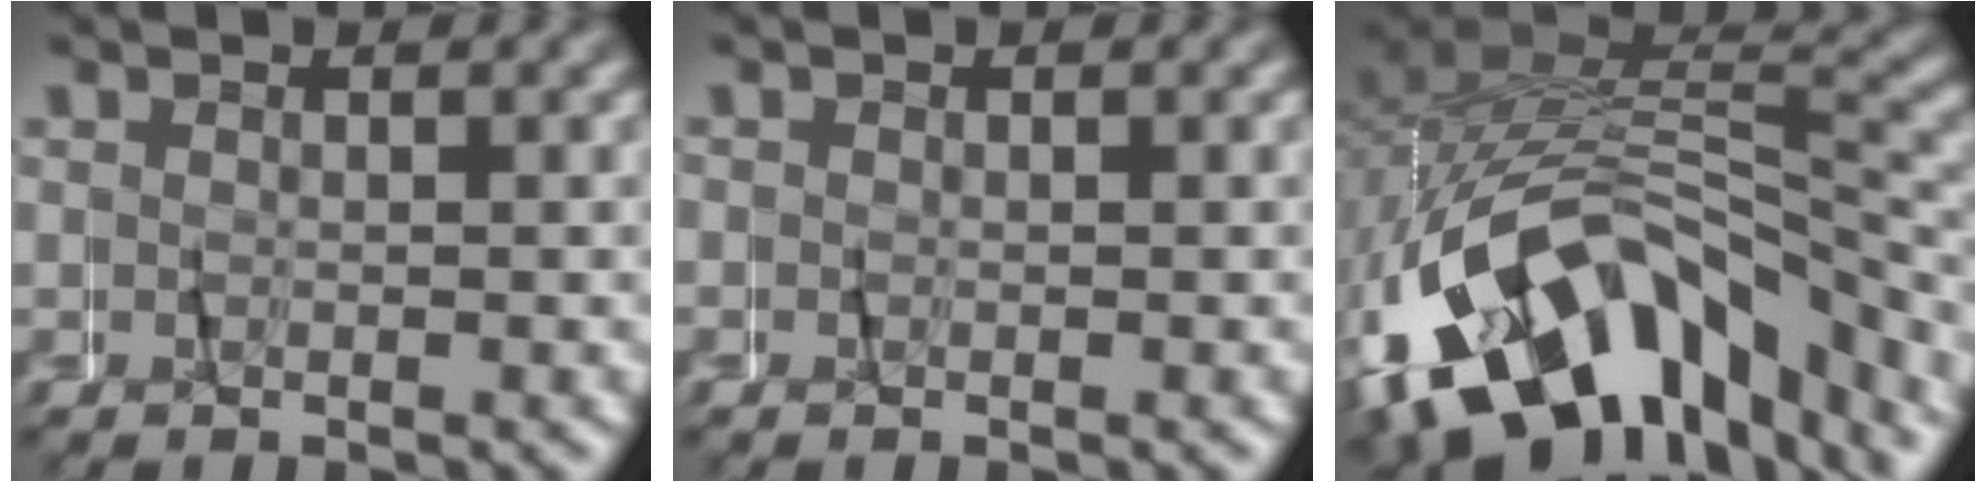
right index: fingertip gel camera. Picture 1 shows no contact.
{"total": 0.5, "force": [0.0, 0.5, 0.2], "torque": [-0.008, -0.004, 0.002]}
{"total": 15.7, "force": [-6.9, 9.6, 10.3], "torque": [-0.221, -0.025, -0.101]}